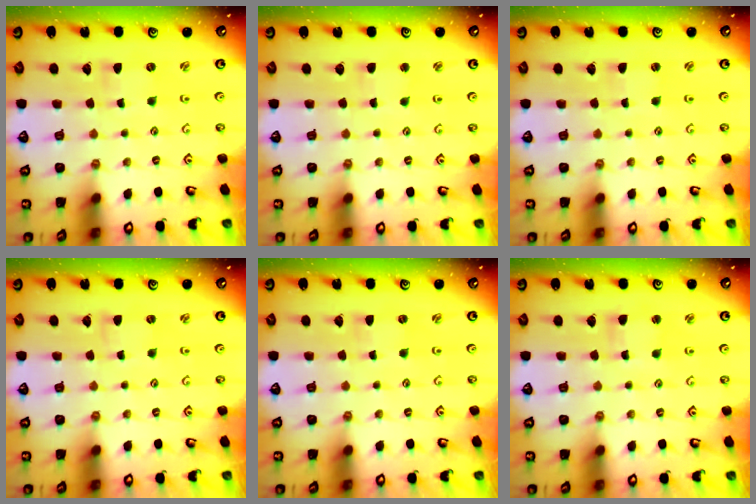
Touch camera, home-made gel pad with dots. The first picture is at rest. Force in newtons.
{"total": 2.3, "press": 2.3, "slide": 0.3}
{"total": 0.0}
{"total": 0.6, "press": 0.6, "slide": 0.0}
{"total": 0.0}
{"total": 2.0, "press": 2.0, "slide": 0.3}